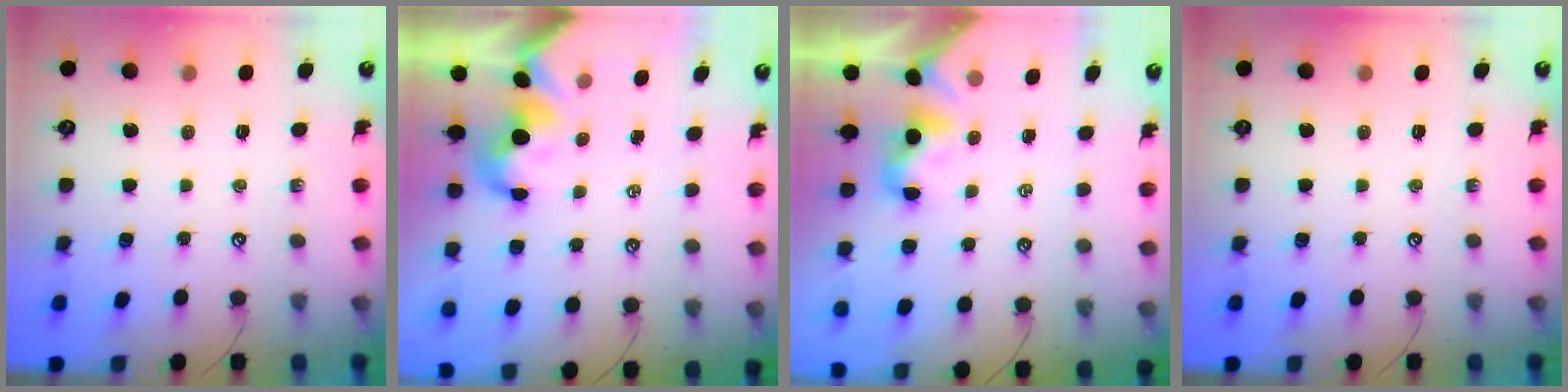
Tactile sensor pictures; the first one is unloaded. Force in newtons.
{"total": 0.8, "press": 0.6, "slide": 0.4}
{"total": 1.9, "press": 1.8, "slide": 0.5}
{"total": 0.0}